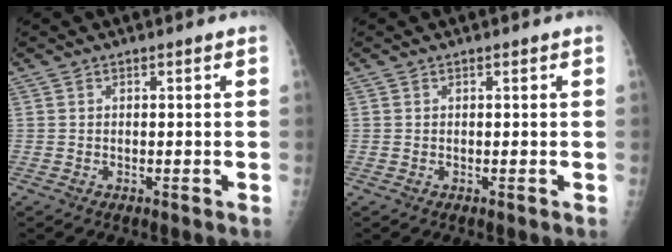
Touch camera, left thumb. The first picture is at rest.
{"total": 0.0}